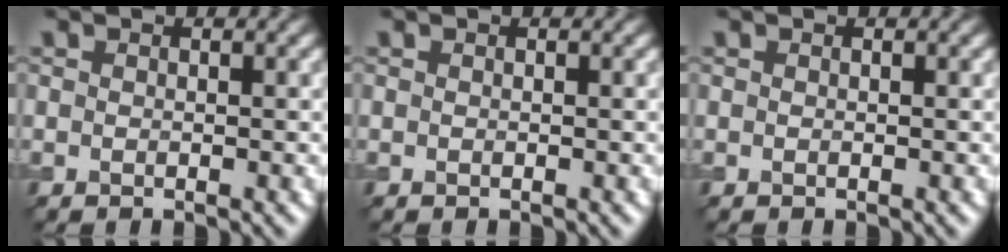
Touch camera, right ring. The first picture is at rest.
{"total": 0.0}
{"total": 0.0}